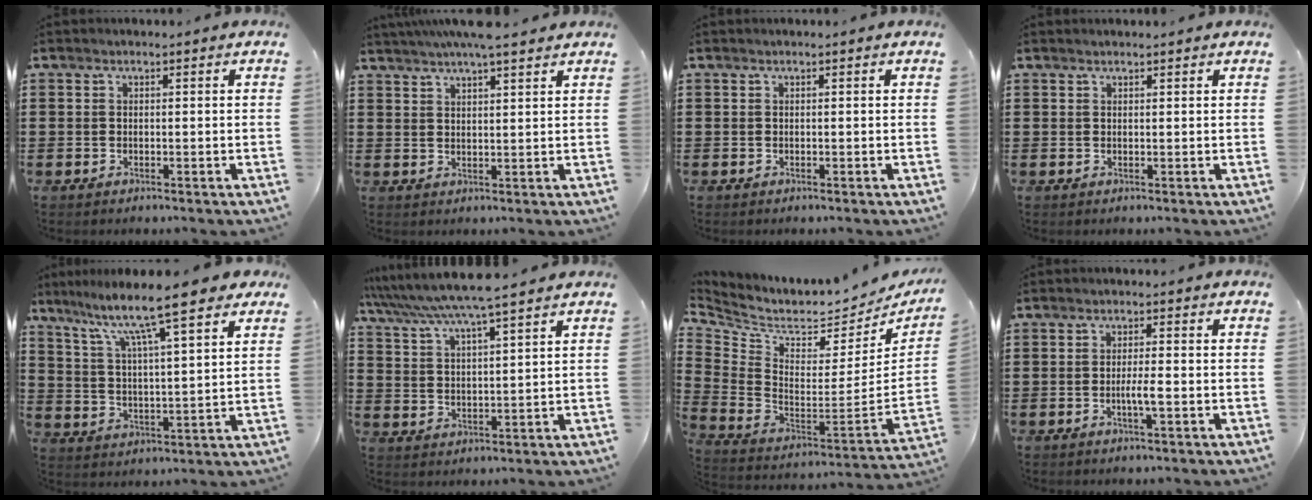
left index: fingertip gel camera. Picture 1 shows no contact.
{"total": 5.2, "force": [4.4, 0.1, 2.7], "torque": [-0.065, -0.003, 0.080]}
{"total": 0.0}
{"total": 0.6, "force": [0.6, 0.0, 0.2], "torque": [-0.006, -0.001, 0.013]}
{"total": 10.8, "force": [8.5, 0.9, 6.6], "torque": [-0.142, -0.048, 0.136]}
{"total": 6.6, "force": [5.8, -0.8, 2.9], "torque": [-0.077, -0.030, 0.100]}
{"total": 4.4, "force": [3.2, 2.1, 2.1], "torque": [-0.066, -0.046, 0.049]}
{"total": 2.9, "force": [-0.7, 0.2, 2.8], "torque": [-0.049, -0.001, -0.013]}